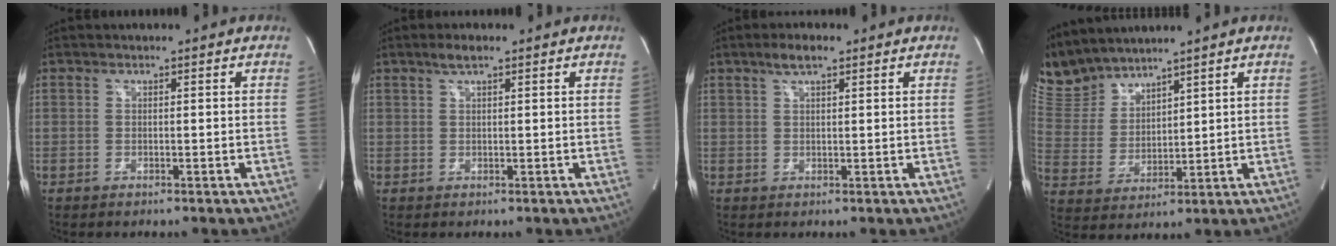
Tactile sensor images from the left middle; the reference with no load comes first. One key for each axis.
{"total": 2.1, "fx": 1.4, "fy": 0.5, "fz": 1.4, "tx": -0.032, "ty": 0.007, "tz": 0.027}
{"total": 3.1, "fx": 2.1, "fy": 0.8, "fz": 2.2, "tx": -0.046, "ty": 0.007, "tz": 0.039}
{"total": 8.0, "fx": 7.9, "fy": 1.4, "fz": 0.7, "tx": -0.037, "ty": 0.014, "tz": 0.181}